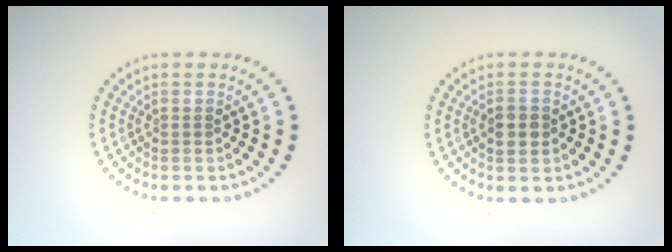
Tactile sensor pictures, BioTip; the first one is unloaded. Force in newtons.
{"total": 1.9, "press": 1.9, "slide": 0.4}